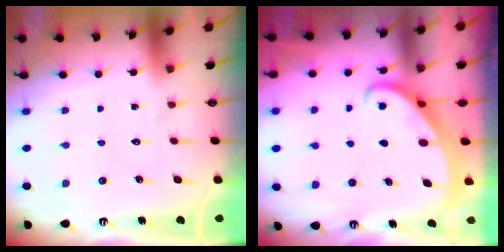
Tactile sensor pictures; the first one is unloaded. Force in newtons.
{"total": 2.3, "press": 2.3, "slide": 0.2}